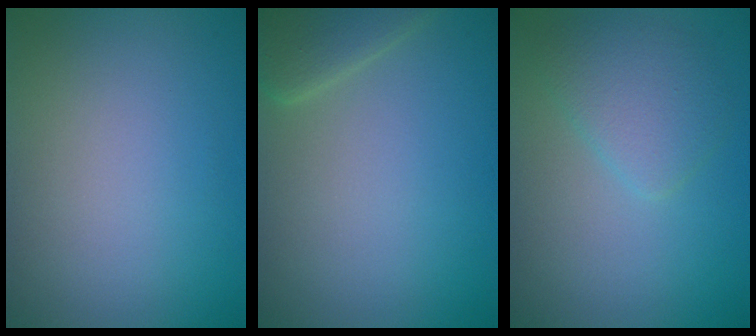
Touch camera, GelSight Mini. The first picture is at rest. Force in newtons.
{"total": 2.6, "press": 2.6, "slide": 0.2}
{"total": 2.9, "press": 2.9, "slide": 0.0}